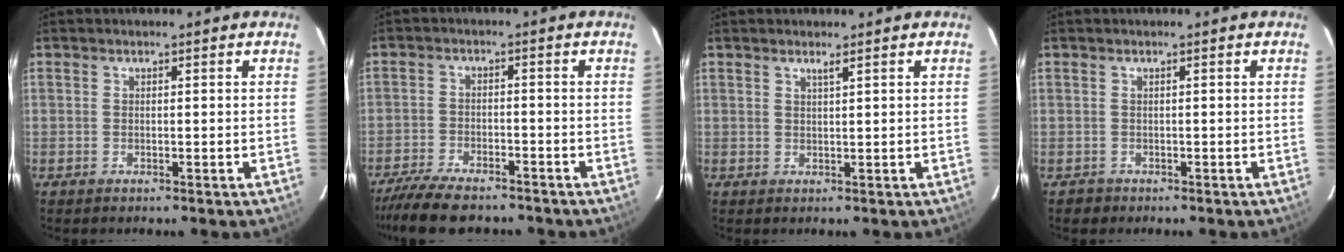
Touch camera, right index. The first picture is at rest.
{"total": 12.0, "force": [-10.1, 3.6, 5.3], "torque": [-0.127, -0.025, -0.170]}
{"total": 1.0, "force": [0.7, -0.1, 0.7], "torque": [-0.009, -0.001, 0.012]}
{"total": 1.3, "force": [-0.6, 1.1, -0.1], "torque": [0.002, 0.003, -0.004]}